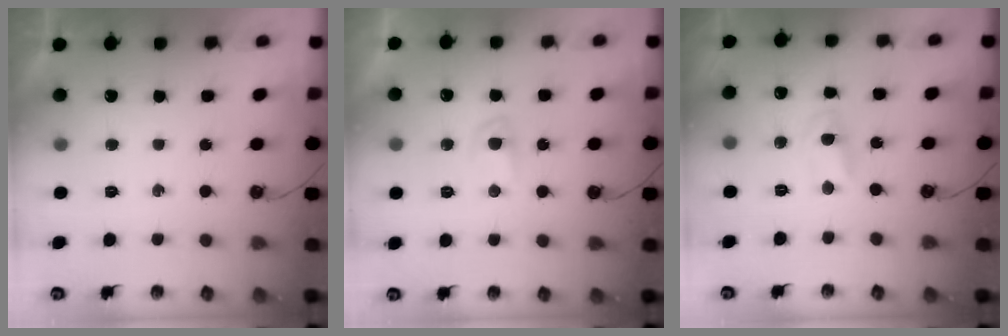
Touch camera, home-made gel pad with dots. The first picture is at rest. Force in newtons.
{"total": 2.7, "press": 2.6, "slide": 0.4}
{"total": 2.3, "press": 2.3, "slide": 0.3}